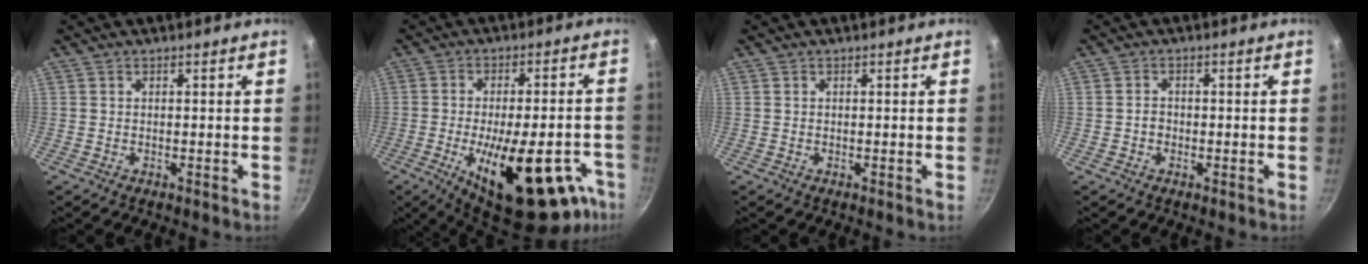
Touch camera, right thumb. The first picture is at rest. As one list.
[{"total": 25.6, "force": [-10.8, 10.4, 20.8], "torque": [-0.251, 0.017, -0.145]}, {"total": 0.0}, {"total": 1.6, "force": [-0.5, 1.3, 0.8], "torque": [-0.009, 0.010, -0.009]}]